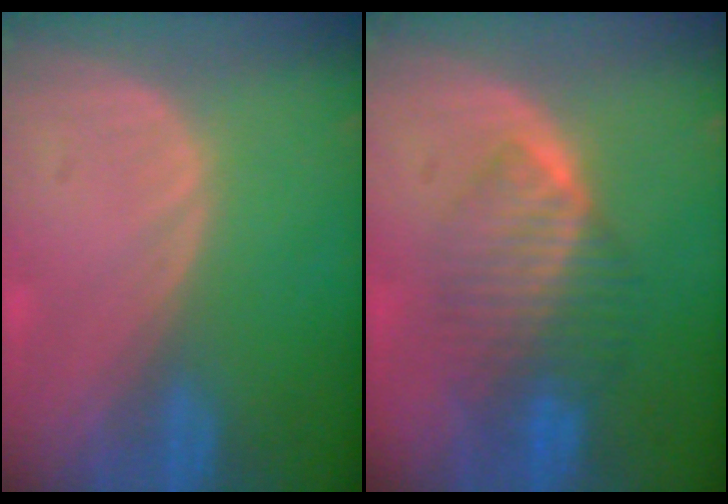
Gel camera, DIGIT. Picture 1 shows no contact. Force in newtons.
{"total": 6.7, "press": 6.7, "slide": 0.5}